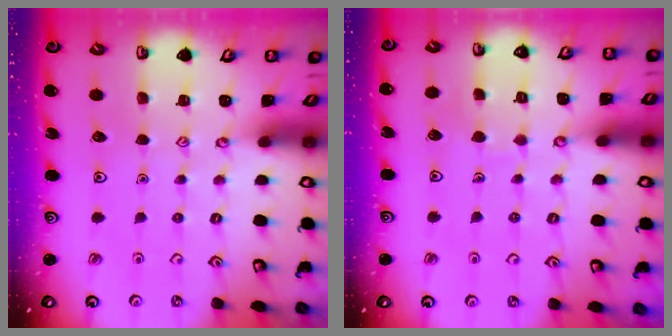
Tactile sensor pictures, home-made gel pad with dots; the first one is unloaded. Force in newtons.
{"total": 3.1, "press": 3.0, "slide": 0.3}